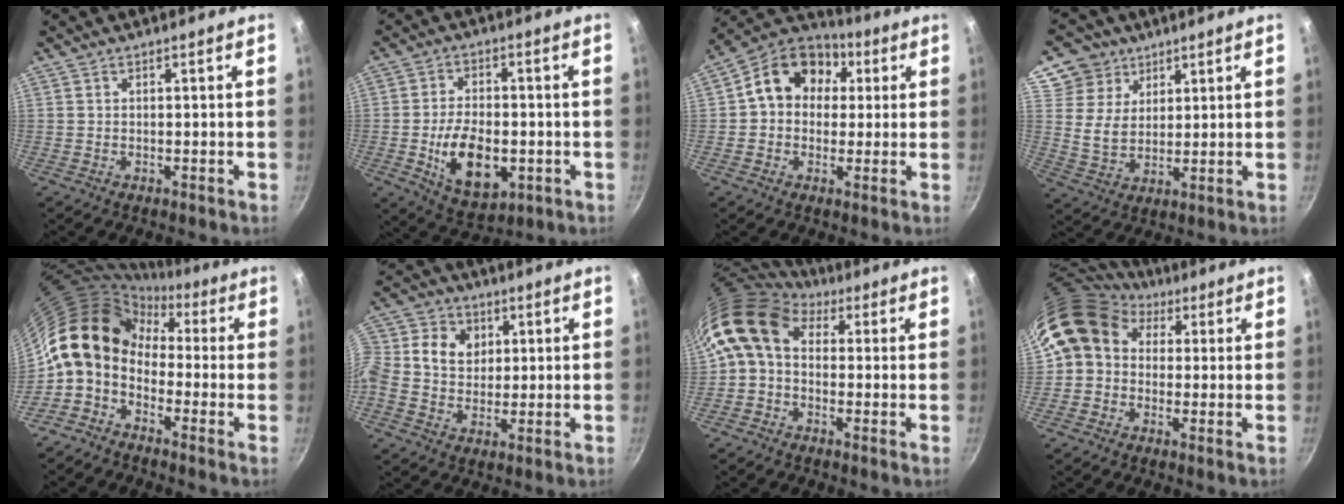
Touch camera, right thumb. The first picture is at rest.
{"total": 12.9, "force": [-2.7, 7.5, 10.1], "torque": [-0.153, 0.004, -0.035]}
{"total": 14.2, "force": [3.0, 11.3, 8.1], "torque": [-0.101, 0.028, 0.029]}
{"total": 9.4, "force": [5.6, 7.3, 2.2], "torque": [-0.009, -0.025, 0.100]}
{"total": 13.5, "force": [-0.4, 10.2, 8.8], "torque": [-0.138, 0.044, -0.033]}
{"total": 13.4, "force": [2.5, 11.2, 6.8], "torque": [-0.135, 0.020, 0.028]}
{"total": 10.2, "force": [2.1, 7.5, 6.6], "torque": [-0.113, 0.020, 0.014]}
{"total": 11.2, "force": [3.2, 9.4, 5.1], "torque": [-0.069, 0.015, 0.036]}